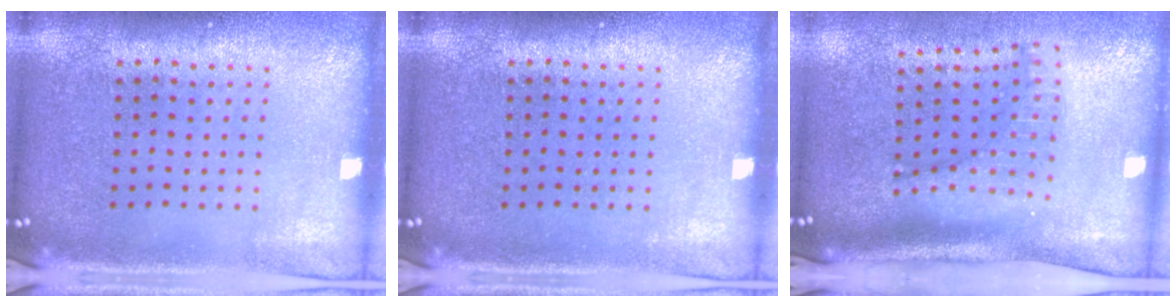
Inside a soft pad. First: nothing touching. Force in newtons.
{"total": 0.0}
{"total": 1.6, "press": 1.3, "slide": 0.9}